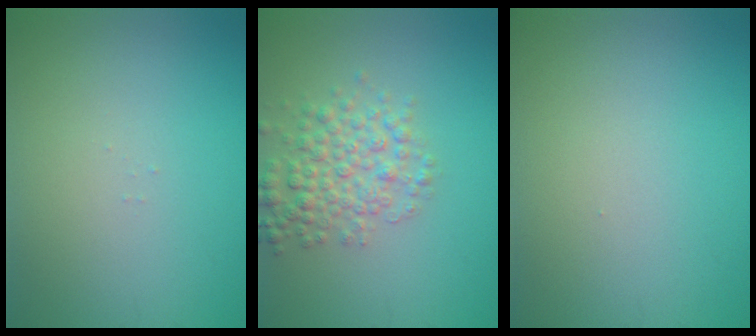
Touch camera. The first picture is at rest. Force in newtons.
{"total": 4.0, "press": 4.0, "slide": 0.1}
{"total": 0.0}